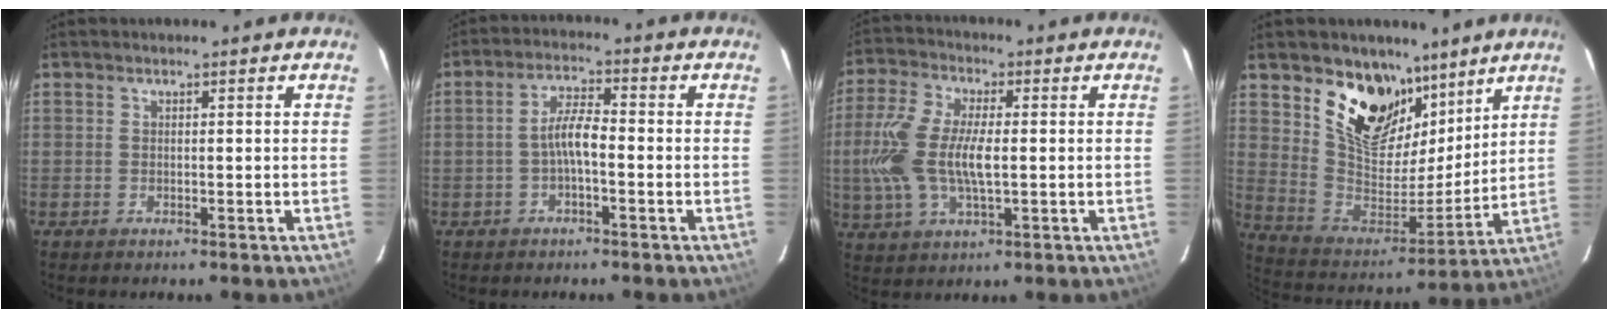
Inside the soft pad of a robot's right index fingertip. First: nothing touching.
{"total": 4.4, "force": [-1.5, 1.0, 4.1], "torque": [-0.081, 0.013, -0.029]}
{"total": 12.9, "force": [-0.4, 5.6, 11.6], "torque": [-0.255, 0.004, -0.008]}
{"total": 18.4, "force": [11.8, 10.7, 9.2], "torque": [-0.190, -0.010, 0.222]}